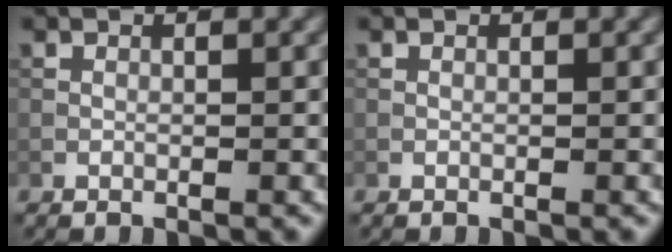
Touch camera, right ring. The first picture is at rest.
{"total": 0.0}